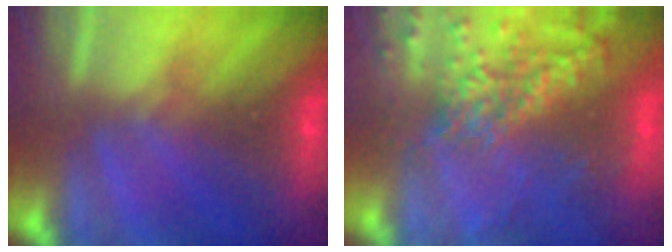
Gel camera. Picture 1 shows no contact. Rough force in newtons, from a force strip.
{"total": 9.6}